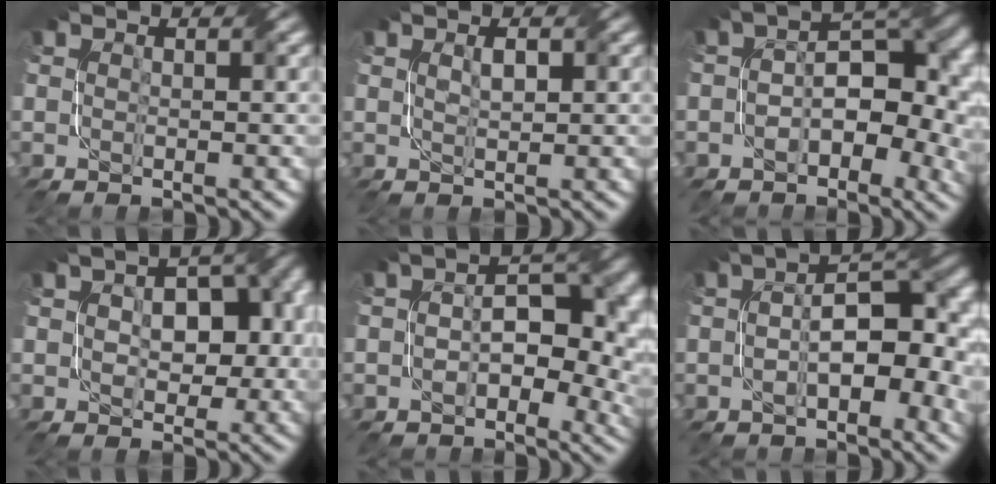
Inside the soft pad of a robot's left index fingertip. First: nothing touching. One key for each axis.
{"total": 0.7, "fx": 0.5, "fy": -0.2, "fz": 0.4, "tx": -0.012, "ty": 0.003, "tz": 0.014}
{"total": 7.5, "fx": -1.4, "fy": 4.3, "fz": 6.0, "tx": -0.068, "ty": 0.011, "tz": -0.028}
{"total": 6.0, "fx": 0.0, "fy": 3.8, "fz": 4.7, "tx": -0.059, "ty": 0.009, "tz": 0.002}
{"total": 7.4, "fx": -0.9, "fy": 4.3, "fz": 6.0, "tx": -0.071, "ty": 0.006, "tz": -0.019}
{"total": 6.9, "fx": -0.8, "fy": 3.0, "fz": 6.1, "tx": -0.090, "ty": 0.012, "tz": -0.017}